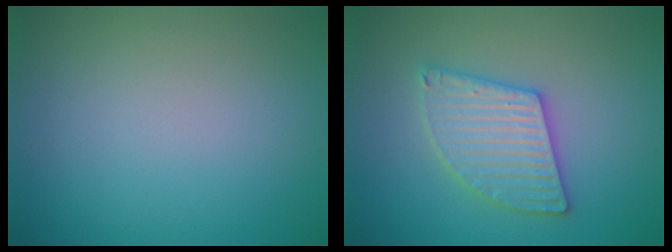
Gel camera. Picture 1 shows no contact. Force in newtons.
{"total": 4.9, "press": 4.9, "slide": 0.5}